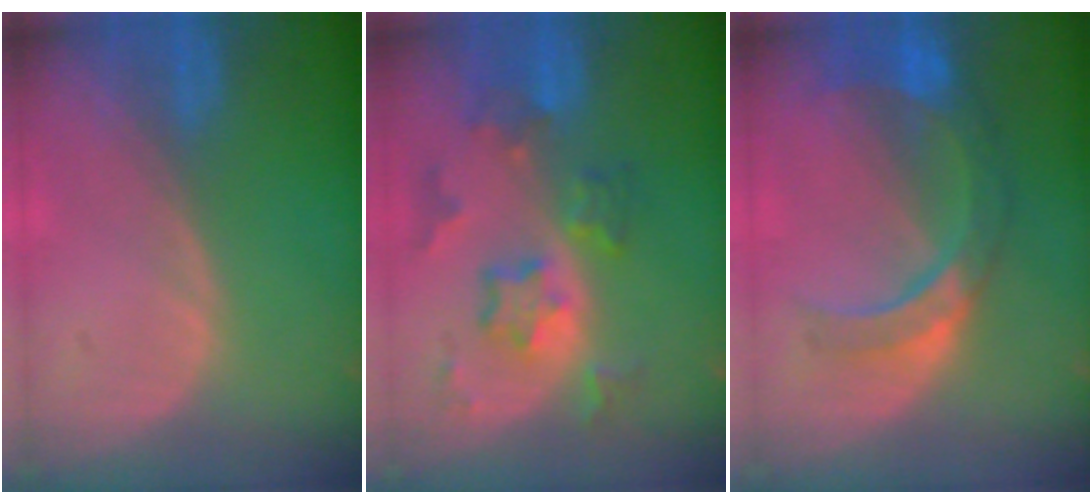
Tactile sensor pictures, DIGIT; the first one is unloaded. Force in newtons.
{"total": 8.0, "press": 7.0, "slide": 3.9}
{"total": 9.0, "press": 7.7, "slide": 4.5}